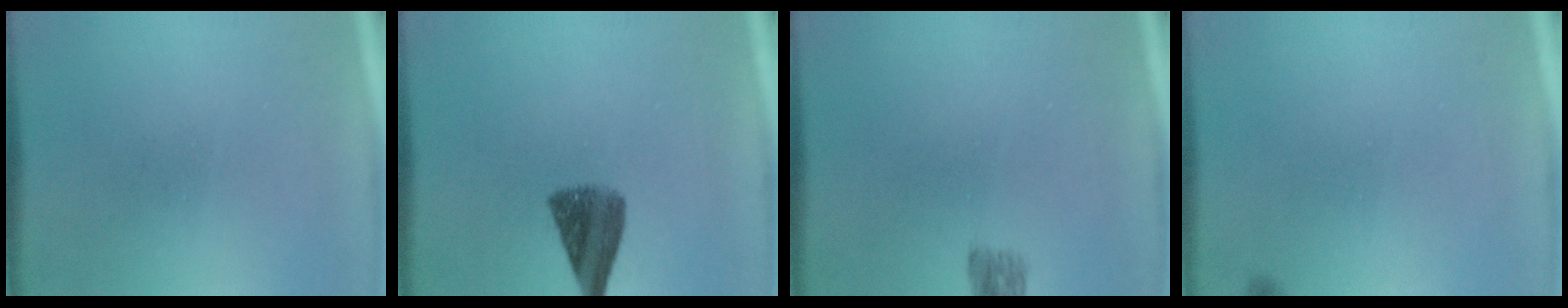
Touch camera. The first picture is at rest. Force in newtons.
{"total": 7.3}
{"total": 2.5}
{"total": 0.7}